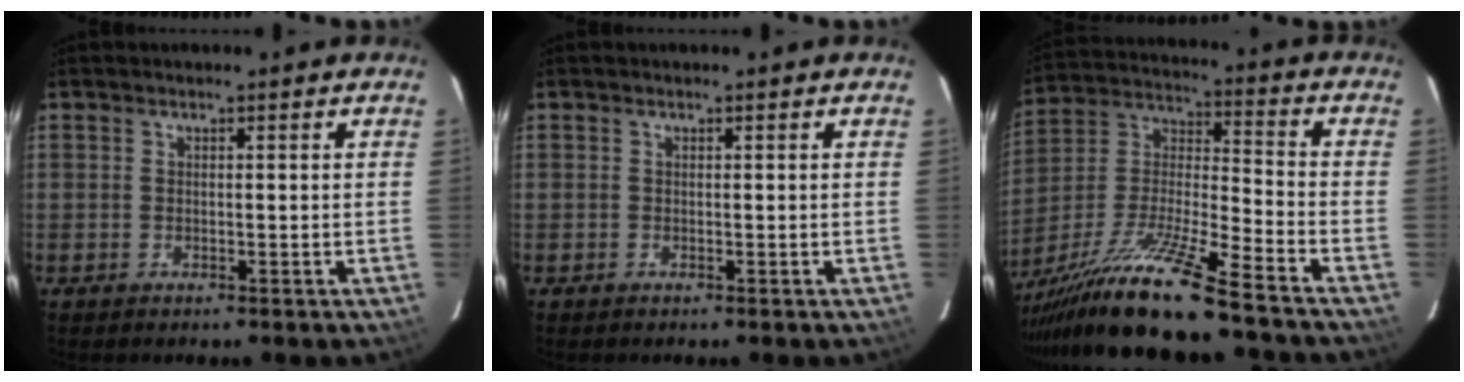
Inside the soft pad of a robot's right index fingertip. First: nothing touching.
{"total": 0.0}
{"total": 20.8, "force": [-16.4, 0.2, 12.8], "torque": [-0.243, -0.022, -0.300]}